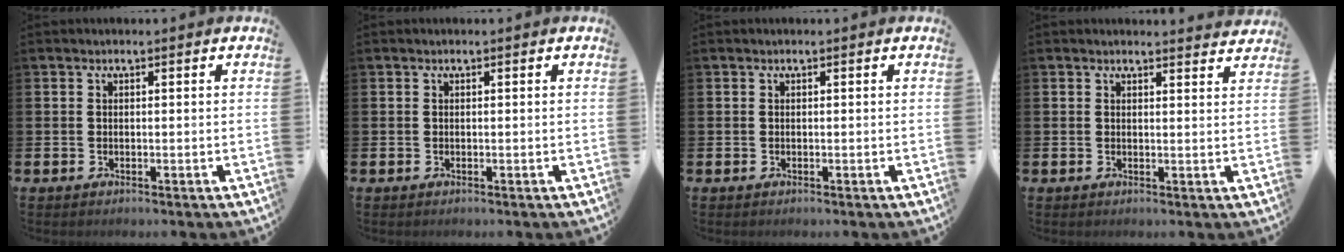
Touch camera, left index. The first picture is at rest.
{"total": 0.0}
{"total": 0.0}
{"total": 1.9, "force": [1.9, 0.1, -0.1], "torque": [0.009, -0.013, 0.033]}